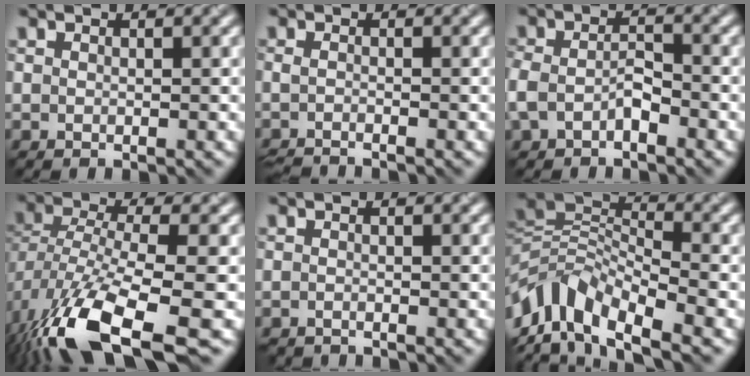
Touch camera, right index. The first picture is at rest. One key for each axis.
{"total": 1.9, "fx": -1.7, "fy": 0.2, "fz": 0.8, "tx": -0.016, "ty": -0.009, "tz": -0.038}
{"total": 2.1, "fx": -1.1, "fy": 1.2, "fz": 1.4, "tx": -0.037, "ty": 0.011, "tz": -0.030}
{"total": 10.6, "fx": -5.1, "fy": 4.8, "fz": 8.0, "tx": -0.168, "ty": -0.015, "tz": -0.090}
{"total": 1.1, "fx": -1.1, "fy": -0.1, "fz": -0.1, "tx": -0.002, "ty": -0.006, "tz": -0.025}
{"total": 7.6, "fx": -3.1, "fy": 4.1, "fz": 5.6, "tx": -0.100, "ty": 0.010, "tz": -0.075}